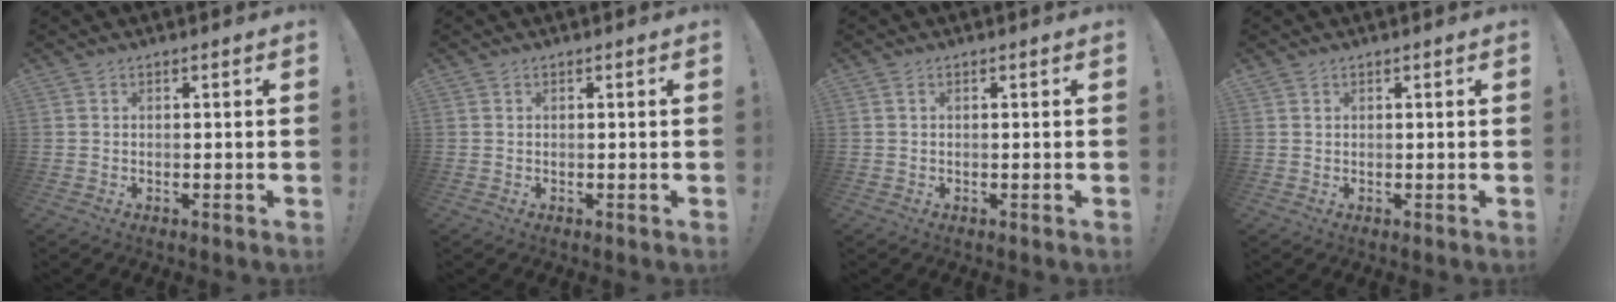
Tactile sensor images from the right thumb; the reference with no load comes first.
{"total": 0.0}
{"total": 0.6, "force": [0.1, 0.1, 0.5], "torque": [-0.011, 0.001, 0.002]}
{"total": 0.6, "force": [0.3, 0.4, 0.1], "torque": [0.002, -0.002, 0.006]}